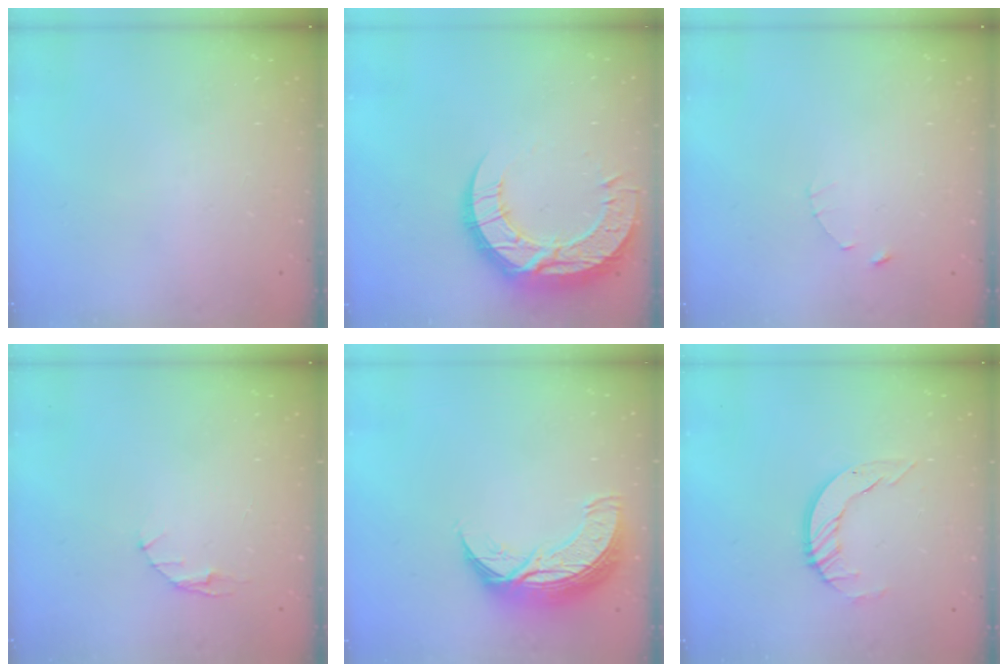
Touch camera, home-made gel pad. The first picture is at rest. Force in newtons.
{"total": 16.3, "press": 16.3, "slide": 1.4}
{"total": 1.2, "press": 1.1, "slide": 0.2}
{"total": 2.9, "press": 2.9, "slide": 0.4}
{"total": 10.6, "press": 10.6, "slide": 0.8}
{"total": 4.5, "press": 4.5, "slide": 0.4}